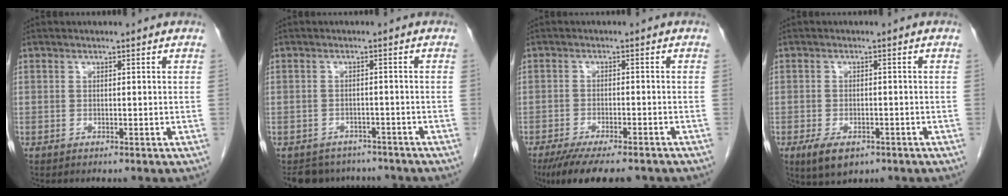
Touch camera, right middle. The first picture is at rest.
{"total": 7.7, "force": [-6.8, 3.5, 0.7], "torque": [-0.006, 0.007, -0.085]}
{"total": 11.7, "force": [-9.4, 2.6, 6.4], "torque": [-0.095, -0.018, -0.138]}
{"total": 5.3, "force": [-3.0, 2.7, 3.4], "torque": [-0.064, -0.006, -0.043]}